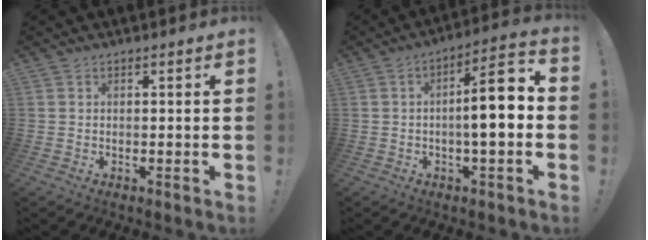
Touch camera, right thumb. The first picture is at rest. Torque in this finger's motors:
{"motor_torque": [0.28, 0.72, 0.81, 0.13, 0.13]}